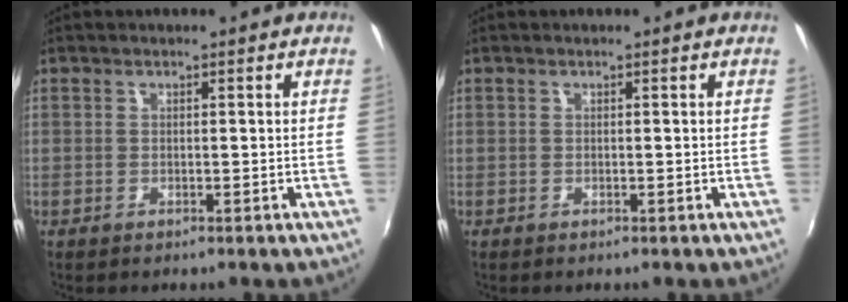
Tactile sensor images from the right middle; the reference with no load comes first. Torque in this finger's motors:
{"motor_torque": [0.00, 0.00, 0.00, 0.00]}